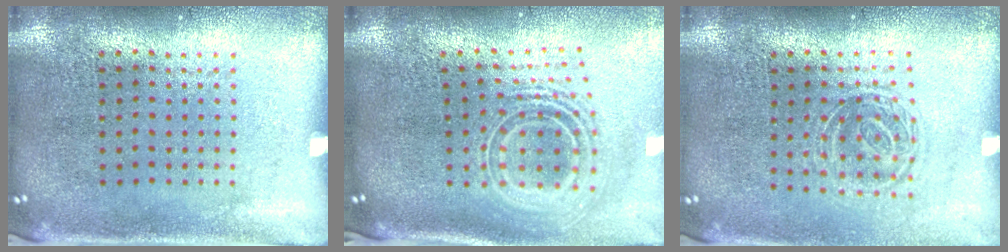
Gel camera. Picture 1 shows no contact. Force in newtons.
{"total": 2.5, "press": 1.7, "slide": 1.8}
{"total": 1.3, "press": 1.1, "slide": 0.7}